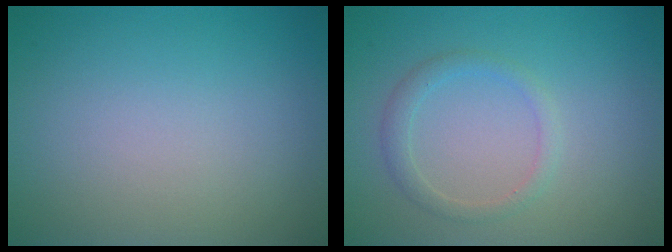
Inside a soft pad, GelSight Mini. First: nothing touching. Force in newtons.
{"total": 1.7, "press": 1.7, "slide": 0.1}